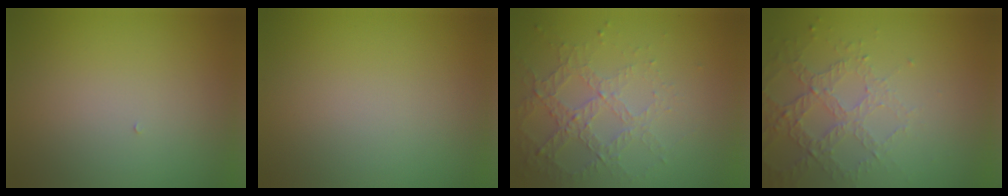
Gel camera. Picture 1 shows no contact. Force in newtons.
{"total": 0.0}
{"total": 4.5, "press": 3.1, "slide": 3.2}
{"total": 4.2, "press": 3.2, "slide": 2.8}